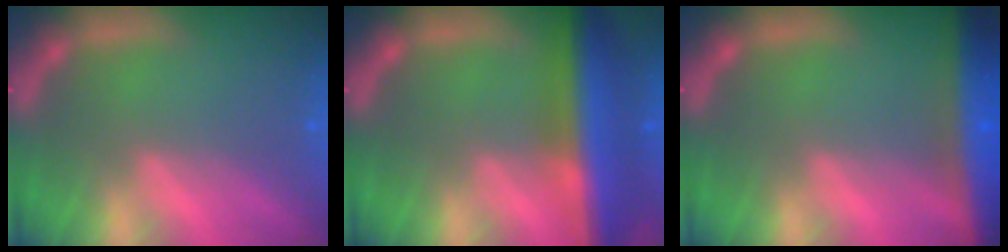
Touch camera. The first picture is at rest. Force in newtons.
{"total": 9.5}
{"total": 9.5}